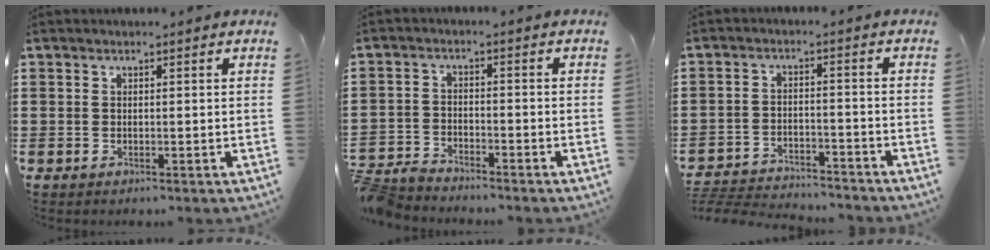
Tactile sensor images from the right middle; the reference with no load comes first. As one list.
[{"total": 3.6, "force": [-3.5, 0.4, 0.3], "torque": [-0.025, 0.000, -0.080]}, {"total": 4.3, "force": [-4.2, 0.5, 0.4], "torque": [-0.025, 0.000, -0.095]}]